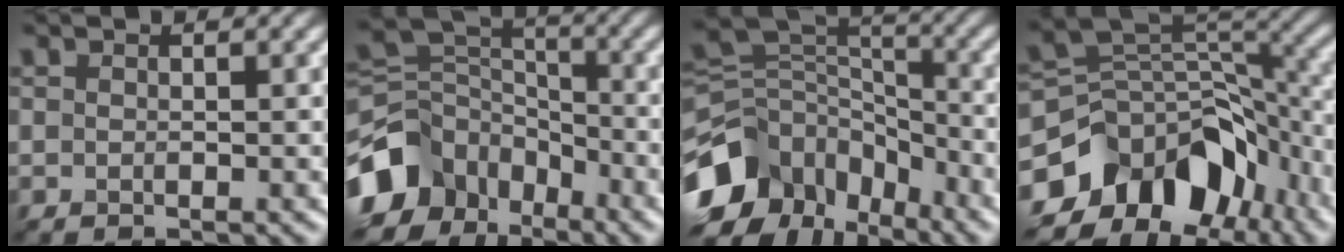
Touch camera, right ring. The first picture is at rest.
{"total": 9.6, "force": [-5.4, 6.8, 4.2], "torque": [-0.080, 0.009, -0.115]}
{"total": 12.0, "force": [-6.2, 8.4, 5.7], "torque": [-0.140, 0.011, -0.112]}
{"total": 10.9, "force": [-5.4, 7.6, 5.7], "torque": [-0.105, 0.015, -0.098]}